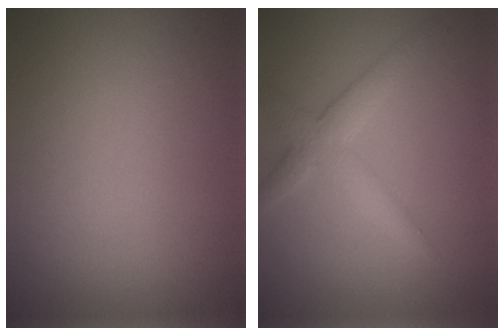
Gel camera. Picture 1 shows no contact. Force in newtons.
{"total": 3.3, "press": 3.3, "slide": 0.1}